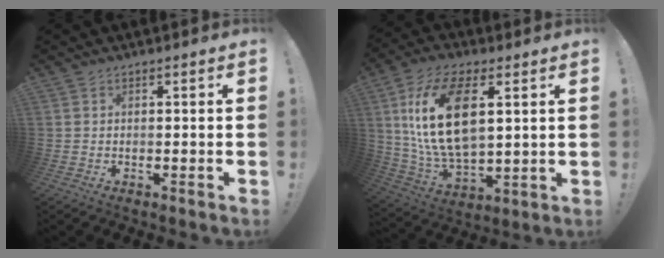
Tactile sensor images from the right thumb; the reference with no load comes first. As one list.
[{"total": 20.2, "force": [6.1, 10.8, 16.0], "torque": [-0.317, -0.018, 0.105]}]